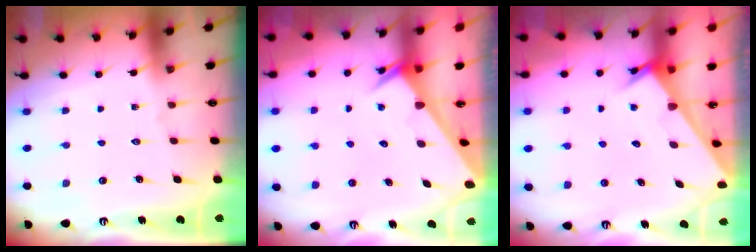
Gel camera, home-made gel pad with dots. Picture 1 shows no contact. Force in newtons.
{"total": 2.4, "press": 2.4, "slide": 0.0}
{"total": 2.4, "press": 2.4, "slide": 0.1}